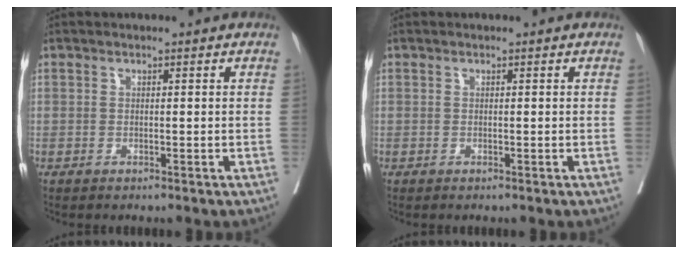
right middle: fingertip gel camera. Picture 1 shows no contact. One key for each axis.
{"total": 0.0}